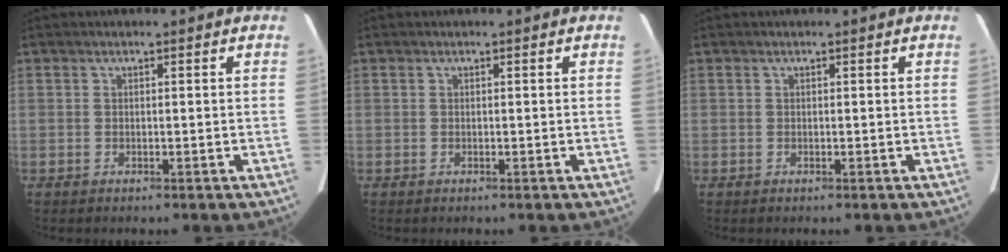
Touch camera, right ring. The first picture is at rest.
{"total": 0.0}
{"total": 0.0}